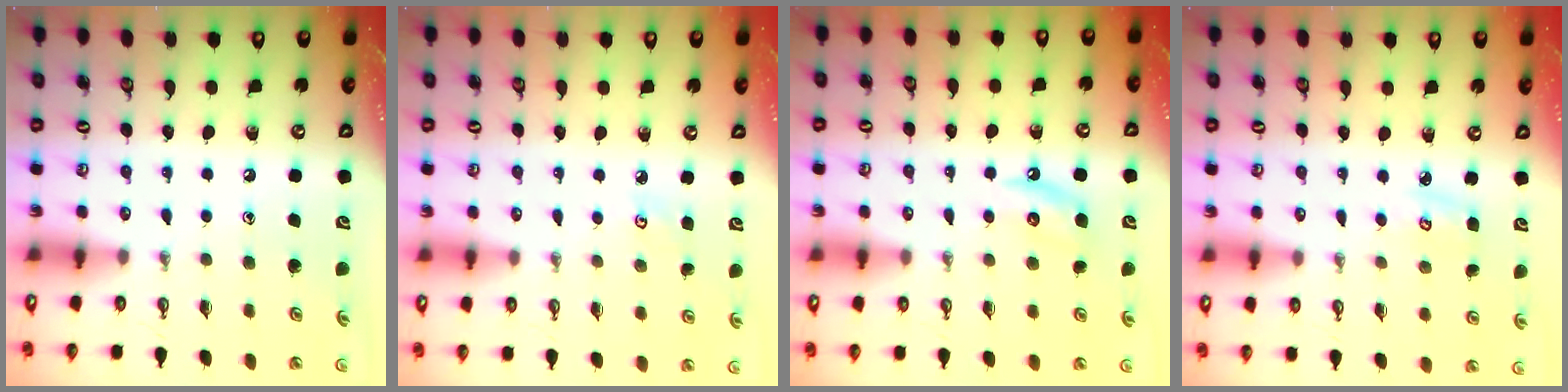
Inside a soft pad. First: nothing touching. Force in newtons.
{"total": 2.8, "press": 2.8, "slide": 0.3}
{"total": 4.5, "press": 4.4, "slide": 0.7}
{"total": 3.9, "press": 3.9, "slide": 0.4}